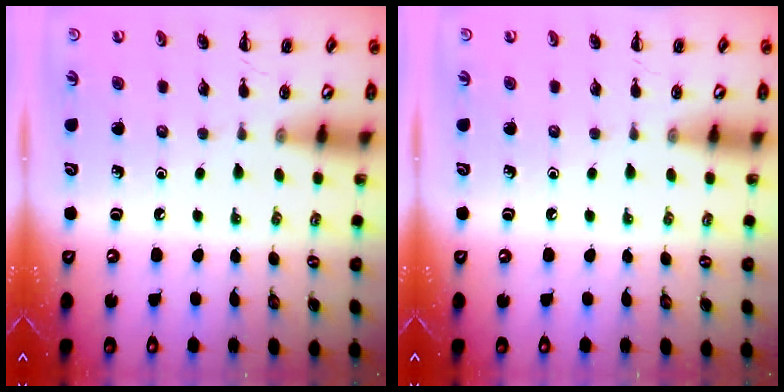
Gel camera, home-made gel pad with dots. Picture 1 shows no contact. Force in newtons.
{"total": 0.0}